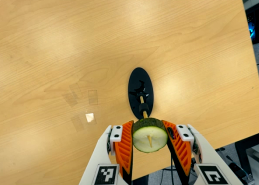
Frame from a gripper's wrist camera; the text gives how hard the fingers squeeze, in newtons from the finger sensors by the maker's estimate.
{"total": 12.5, "left": 11.8, "right": 13.1}